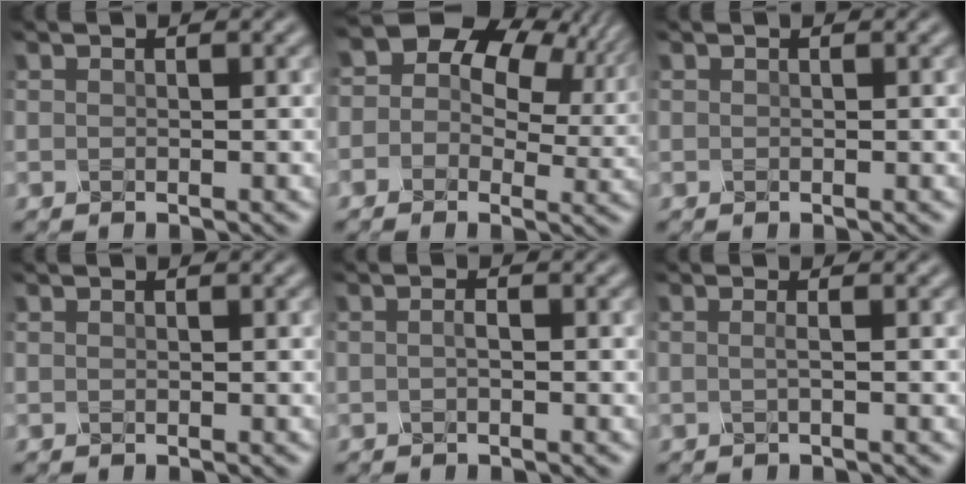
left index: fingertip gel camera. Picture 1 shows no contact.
{"total": 13.4, "force": [5.1, 9.4, 8.1], "torque": [-0.124, 0.048, 0.043]}
{"total": 0.0}
{"total": 0.0}
{"total": 0.8, "force": [-0.5, 0.2, 0.6], "torque": [-0.014, 0.003, -0.013]}
{"total": 1.0, "force": [-0.4, 0.2, 0.8], "torque": [-0.011, 0.001, -0.018]}